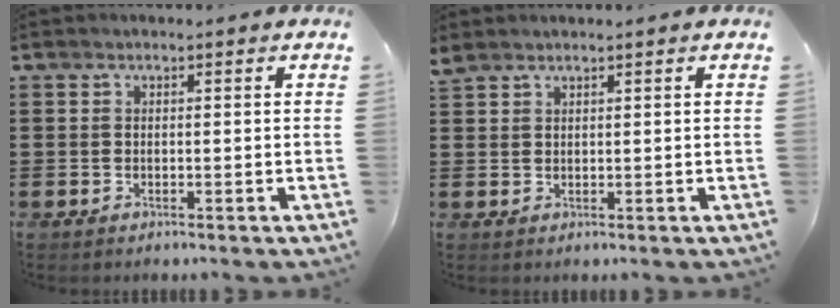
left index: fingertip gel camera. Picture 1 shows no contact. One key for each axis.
{"total": 1.4, "fx": 1.3, "fy": 0.2, "fz": 0.3, "tx": -0.008, "ty": 0.001, "tz": 0.026}